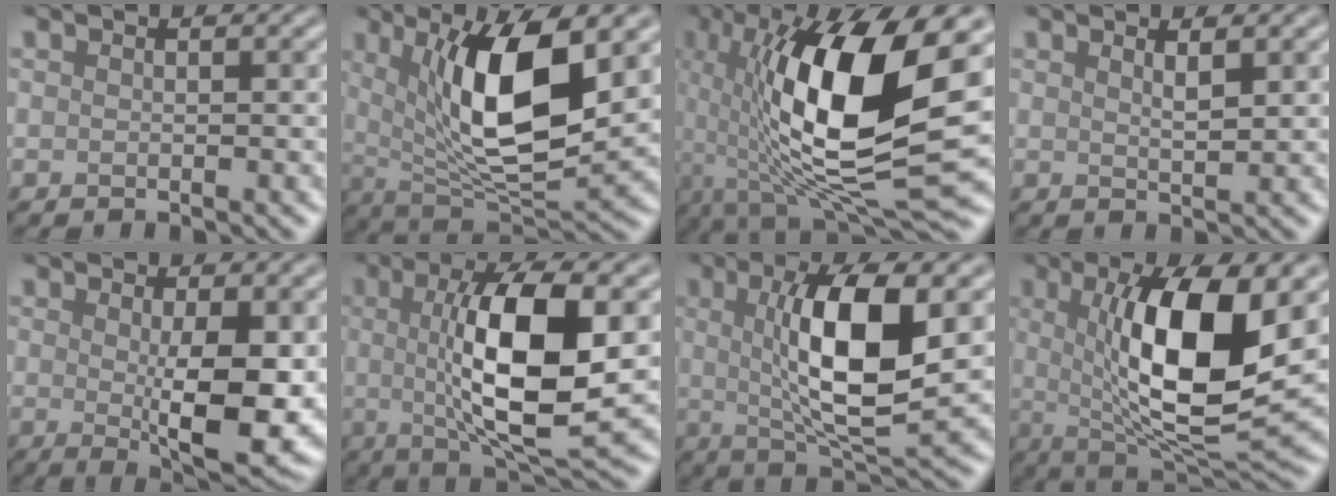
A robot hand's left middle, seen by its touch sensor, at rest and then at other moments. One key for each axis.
{"total": 10.6, "fx": 2.8, "fy": 3.5, "fz": 9.6, "tx": -0.164, "ty": -0.014, "tz": 0.053}
{"total": 14.9, "fx": 0.8, "fy": 4.8, "fz": 14.1, "tx": -0.248, "ty": -0.009, "tz": 0.010}
{"total": 1.5, "fx": 1.0, "fy": 0.3, "fz": 1.1, "tx": -0.015, "ty": 0.001, "tz": 0.013}
{"total": 7.3, "fx": -0.2, "fy": 1.9, "fz": 7.0, "tx": -0.113, "ty": -0.016, "tz": 0.005}
{"total": 10.7, "fx": 0.7, "fy": 3.1, "fz": 10.2, "tx": -0.161, "ty": -0.002, "tz": 0.013}
{"total": 9.9, "fx": 1.4, "fy": 2.9, "fz": 9.4, "tx": -0.154, "ty": -0.005, "tz": 0.027}
{"total": 12.3, "fx": 1.7, "fy": 3.9, "fz": 11.6, "tx": -0.184, "ty": -0.009, "tz": 0.033}